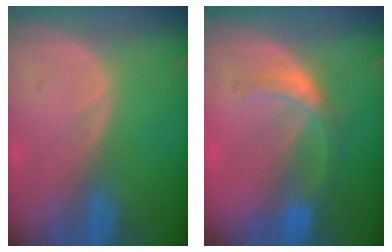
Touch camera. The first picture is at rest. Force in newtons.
{"total": 5.3, "press": 4.8, "slide": 2.2}